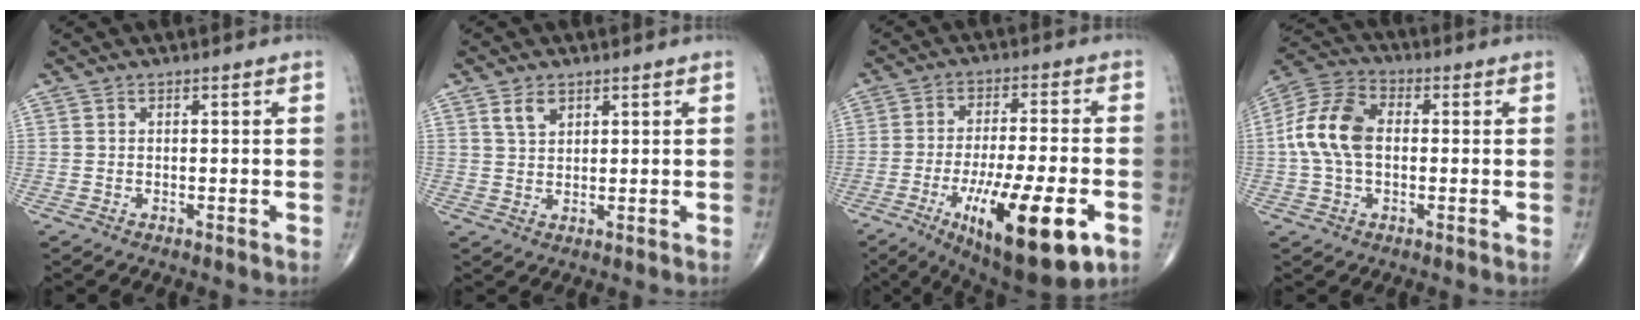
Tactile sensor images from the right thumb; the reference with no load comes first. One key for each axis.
{"total": 3.4, "fx": 1.9, "fy": 2.0, "fz": 1.9, "tx": -0.027, "ty": -0.009, "tz": 0.041}
{"total": 20.1, "fx": -7.9, "fy": 5.4, "fz": 17.7, "tx": -0.278, "ty": 0.002, "tz": -0.115}
{"total": 11.8, "fx": 0.3, "fy": 7.5, "fz": 9.1, "tx": -0.188, "ty": 0.030, "tz": -0.003}